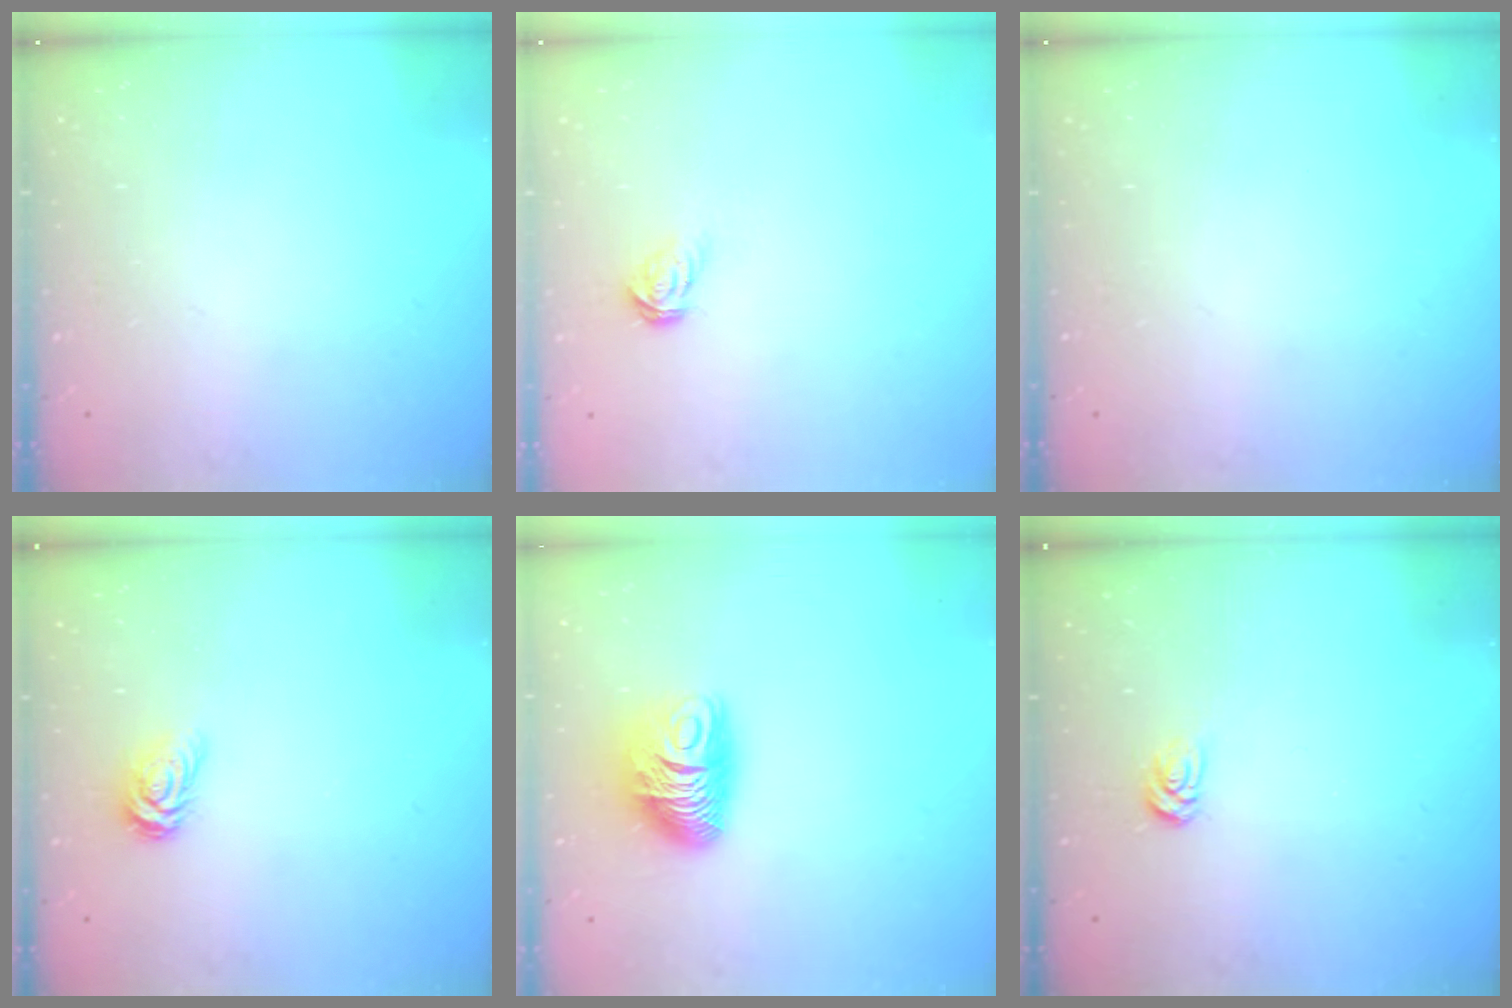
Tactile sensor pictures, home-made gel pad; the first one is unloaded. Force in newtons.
{"total": 3.5, "press": 3.5, "slide": 0.4}
{"total": 0.0}
{"total": 3.7, "press": 3.6, "slide": 0.4}
{"total": 10.3, "press": 10.3, "slide": 0.8}
{"total": 3.3, "press": 3.3, "slide": 0.4}